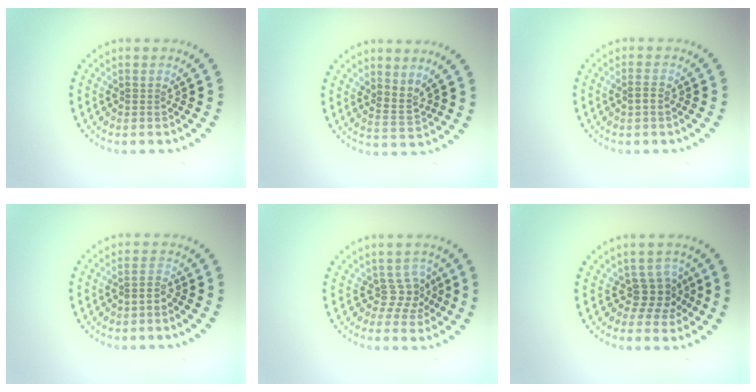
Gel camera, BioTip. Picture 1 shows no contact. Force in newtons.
{"total": 2.0, "press": 1.3, "slide": 1.5}
{"total": 1.0, "press": 1.0, "slide": 0.3}
{"total": 1.1, "press": 0.7, "slide": 0.8}
{"total": 2.1, "press": 1.5, "slide": 1.5}
{"total": 2.6, "press": 2.0, "slide": 1.6}